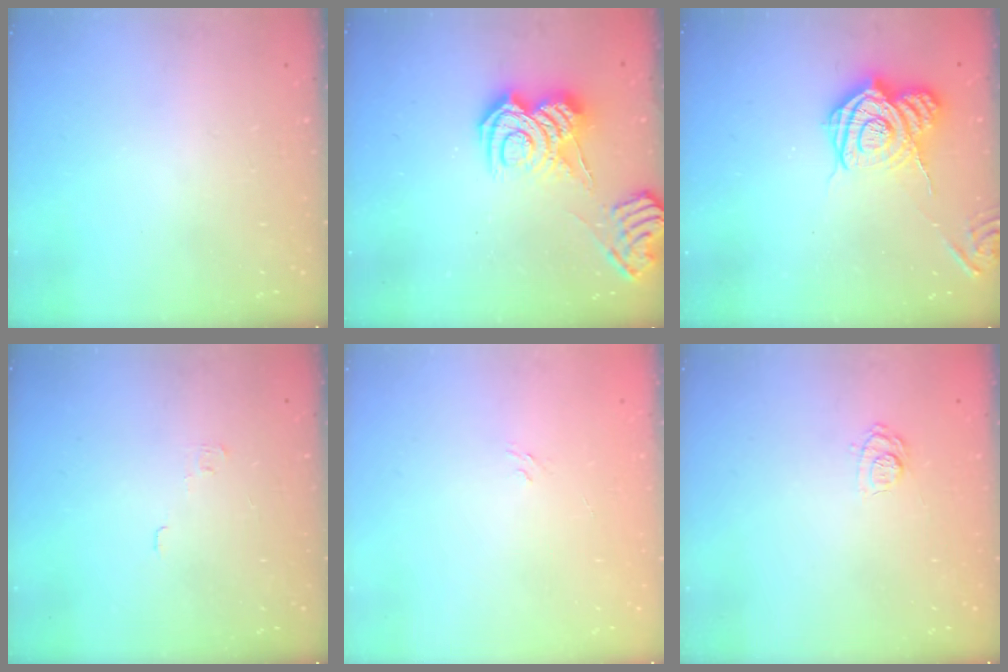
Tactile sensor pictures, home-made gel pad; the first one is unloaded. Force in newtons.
{"total": 12.0, "press": 12.0, "slide": 1.4}
{"total": 13.3, "press": 13.3, "slide": 0.9}
{"total": 2.3, "press": 2.3, "slide": 0.3}
{"total": 2.9, "press": 2.6, "slide": 1.1}
{"total": 7.6, "press": 7.5, "slide": 1.4}